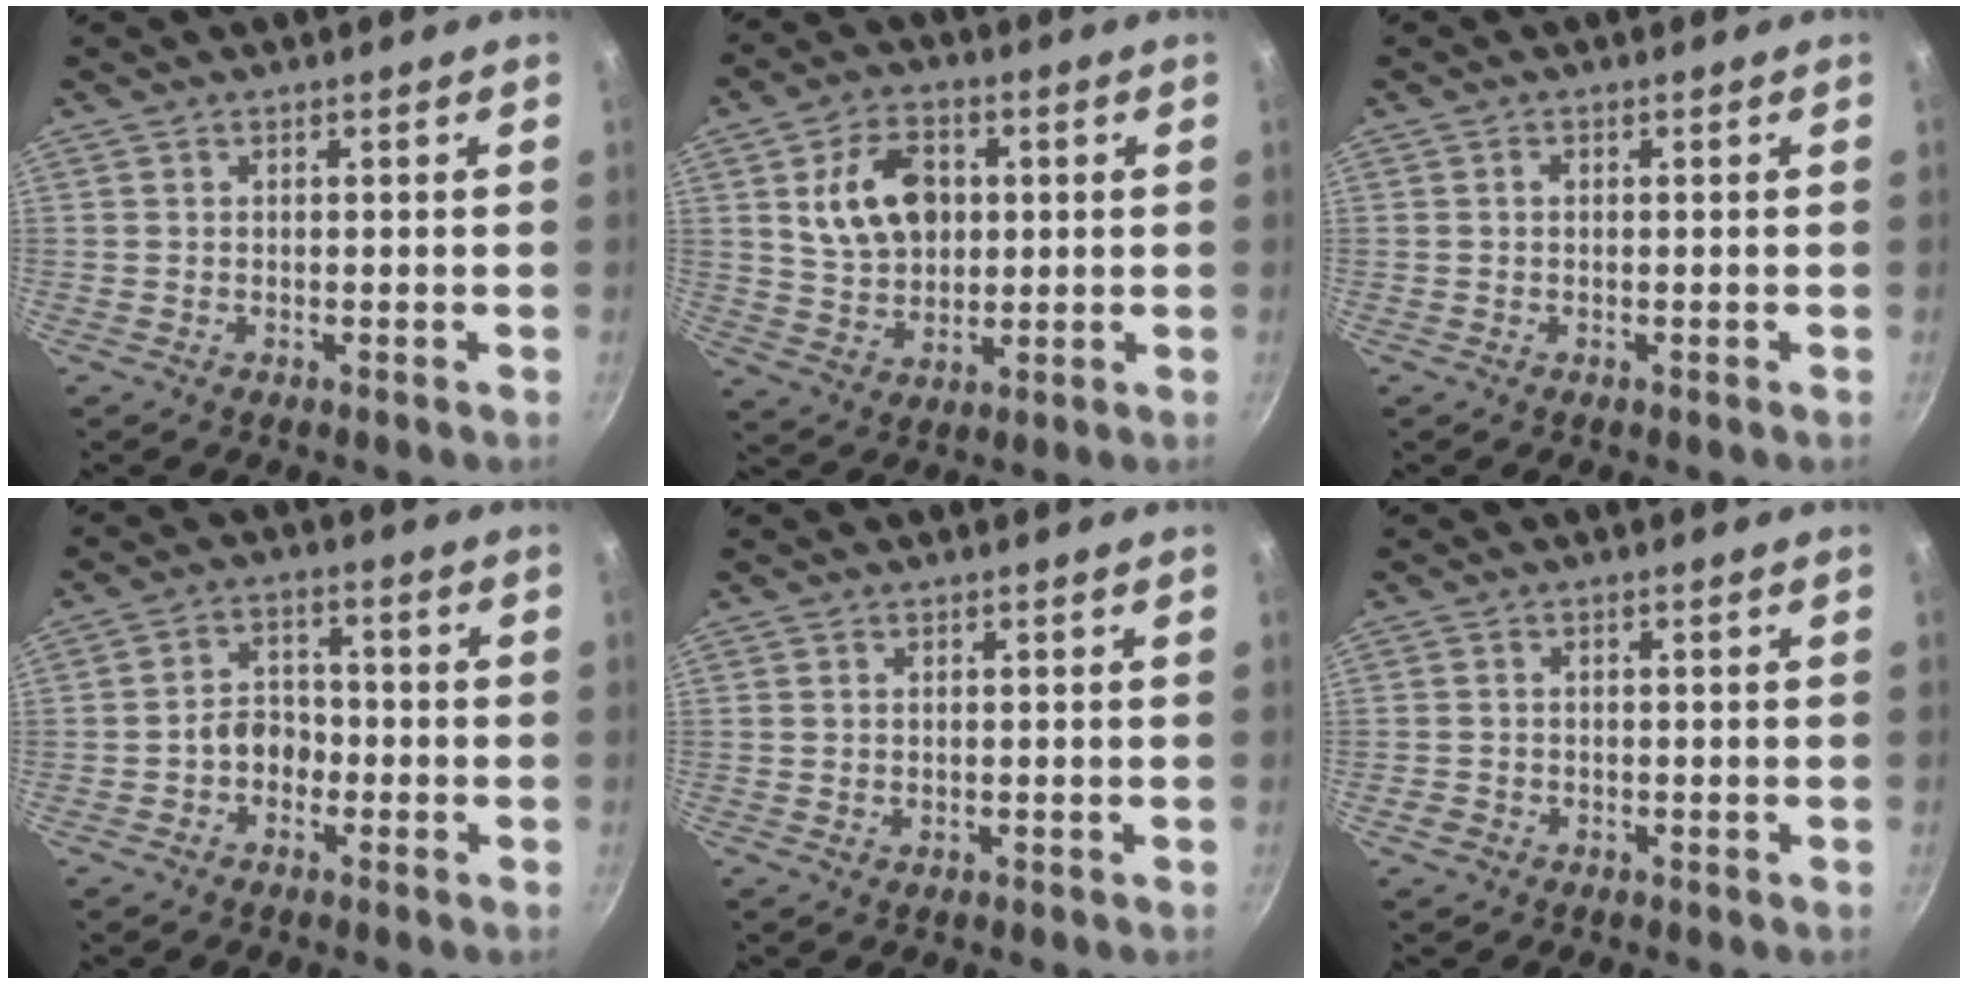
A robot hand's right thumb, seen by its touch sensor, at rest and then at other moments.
{"total": 12.5, "force": [2.6, 8.9, 8.4], "torque": [-0.119, -0.005, 0.048]}
{"total": 0.6, "force": [0.0, 0.5, 0.4], "torque": [-0.005, 0.005, -0.001]}
{"total": 5.2, "force": [-1.9, 4.0, 2.9], "torque": [-0.018, 0.029, -0.037]}
{"total": 0.5, "force": [0.0, 0.4, 0.4], "torque": [-0.006, 0.001, 0.000]}
{"total": 1.8, "force": [-0.9, 1.4, 0.6], "torque": [-0.012, 0.007, -0.015]}